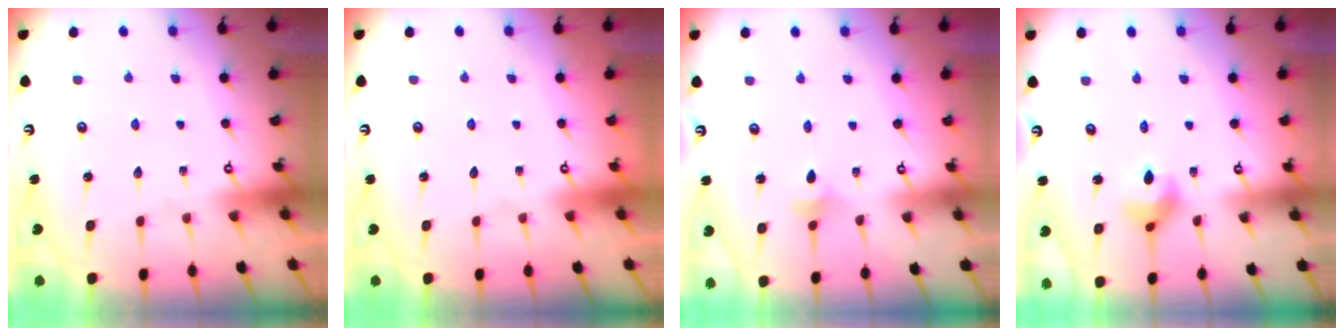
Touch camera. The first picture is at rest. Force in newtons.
{"total": 0.0}
{"total": 3.0, "press": 2.9, "slide": 0.7}
{"total": 5.1, "press": 5.0, "slide": 0.9}